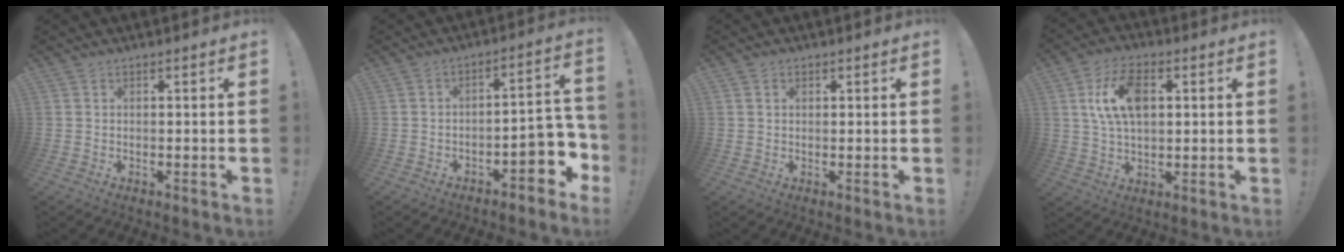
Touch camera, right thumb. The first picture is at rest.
{"total": 9.7, "force": [-4.0, 4.4, 7.7], "torque": [-0.076, 0.019, -0.067]}
{"total": 1.0, "force": [0.5, 0.8, 0.4], "torque": [-0.009, 0.003, 0.008]}
{"total": 12.3, "force": [3.1, 7.3, 9.5], "torque": [-0.176, 0.009, 0.057]}